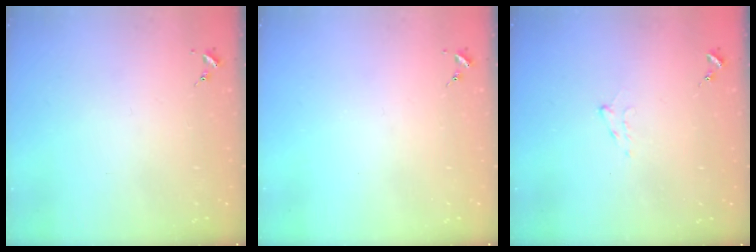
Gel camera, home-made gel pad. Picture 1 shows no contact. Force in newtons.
{"total": 0.0}
{"total": 5.7, "press": 5.7, "slide": 0.7}